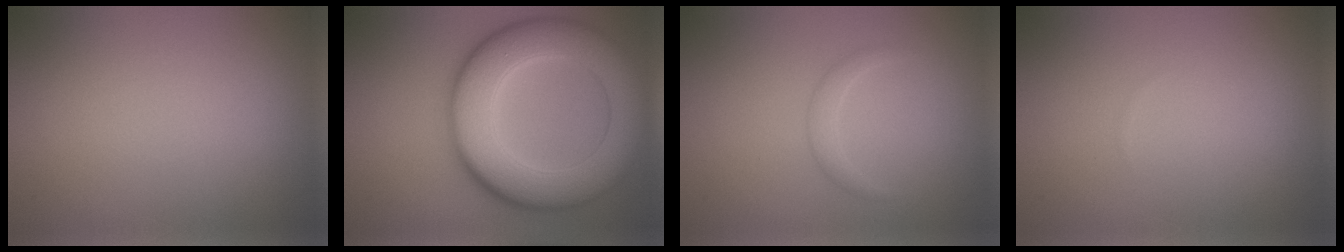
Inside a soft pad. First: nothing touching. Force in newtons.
{"total": 11.3, "press": 11.3, "slide": 0.2}
{"total": 1.2, "press": 1.2, "slide": 0.1}
{"total": 0.0}